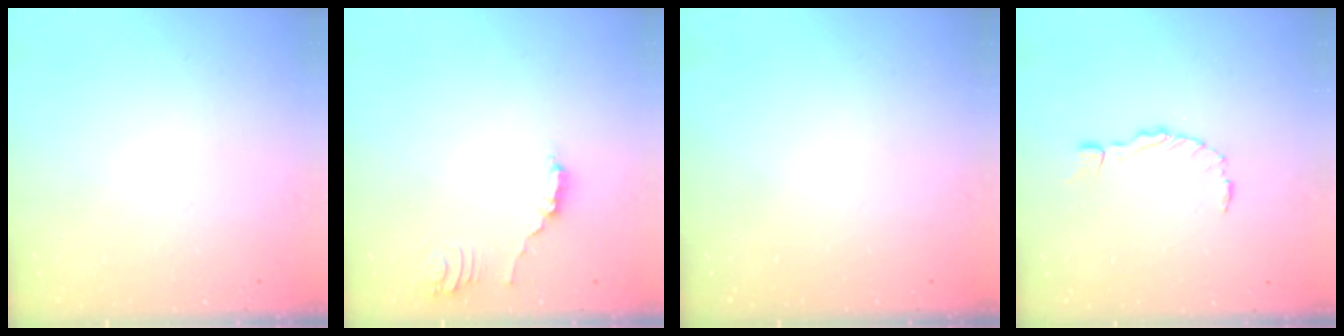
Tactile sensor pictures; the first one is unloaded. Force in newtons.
{"total": 3.8, "press": 3.8, "slide": 0.2}
{"total": 0.0}
{"total": 1.2, "press": 1.2, "slide": 0.3}